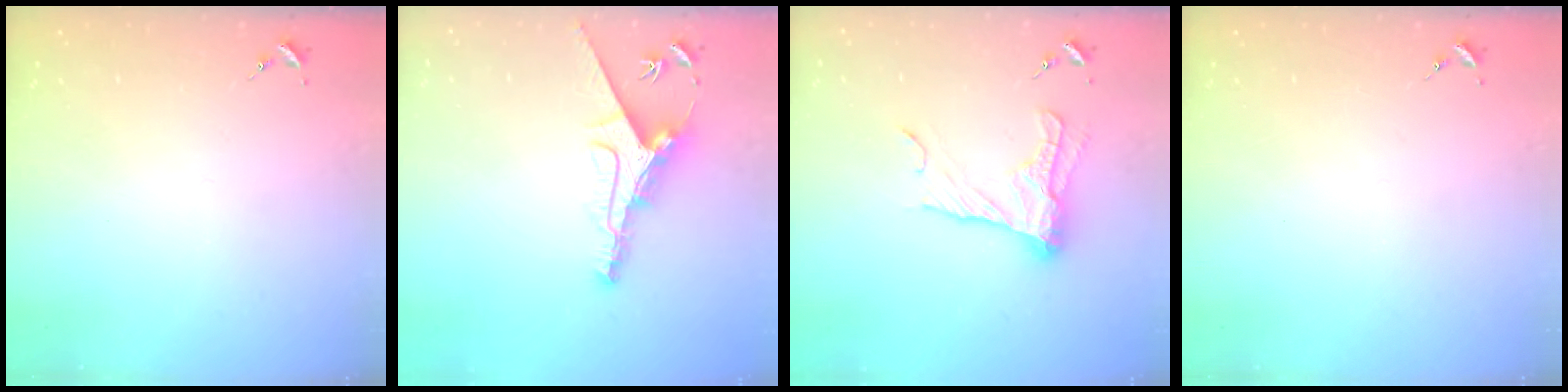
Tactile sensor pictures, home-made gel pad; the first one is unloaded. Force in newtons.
{"total": 10.4, "press": 10.4, "slide": 0.2}
{"total": 14.9, "press": 14.8, "slide": 1.3}
{"total": 0.0}